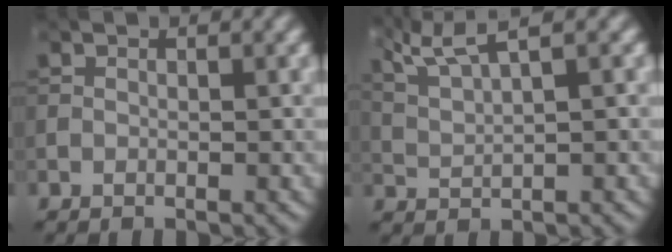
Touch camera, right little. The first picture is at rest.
{"total": 5.1, "force": [3.8, 0.9, 3.4], "torque": [-0.073, 0.016, 0.070]}